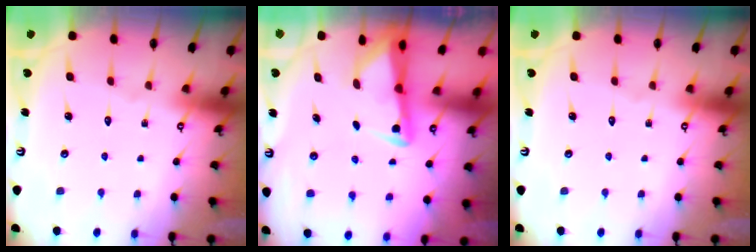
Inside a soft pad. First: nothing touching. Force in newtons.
{"total": 2.9, "press": 2.9, "slide": 0.4}
{"total": 0.0}